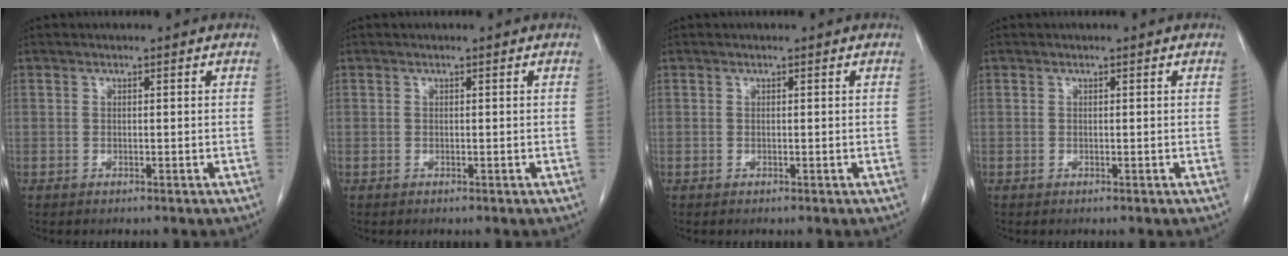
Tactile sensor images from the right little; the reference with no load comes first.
{"total": 0.0}
{"total": 0.0}
{"total": 0.0}